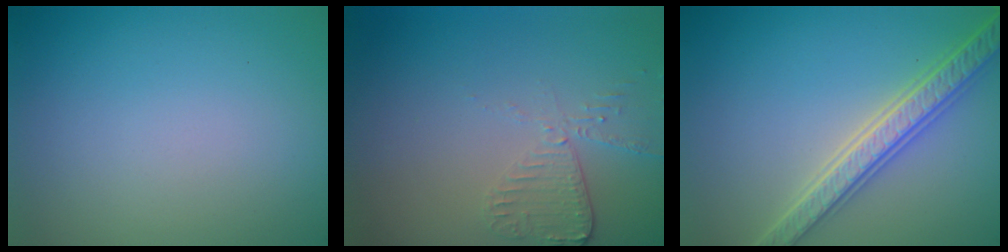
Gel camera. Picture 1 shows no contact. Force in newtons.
{"total": 2.7, "press": 2.4, "slide": 1.2}
{"total": 5.4, "press": 5.3, "slide": 1.1}